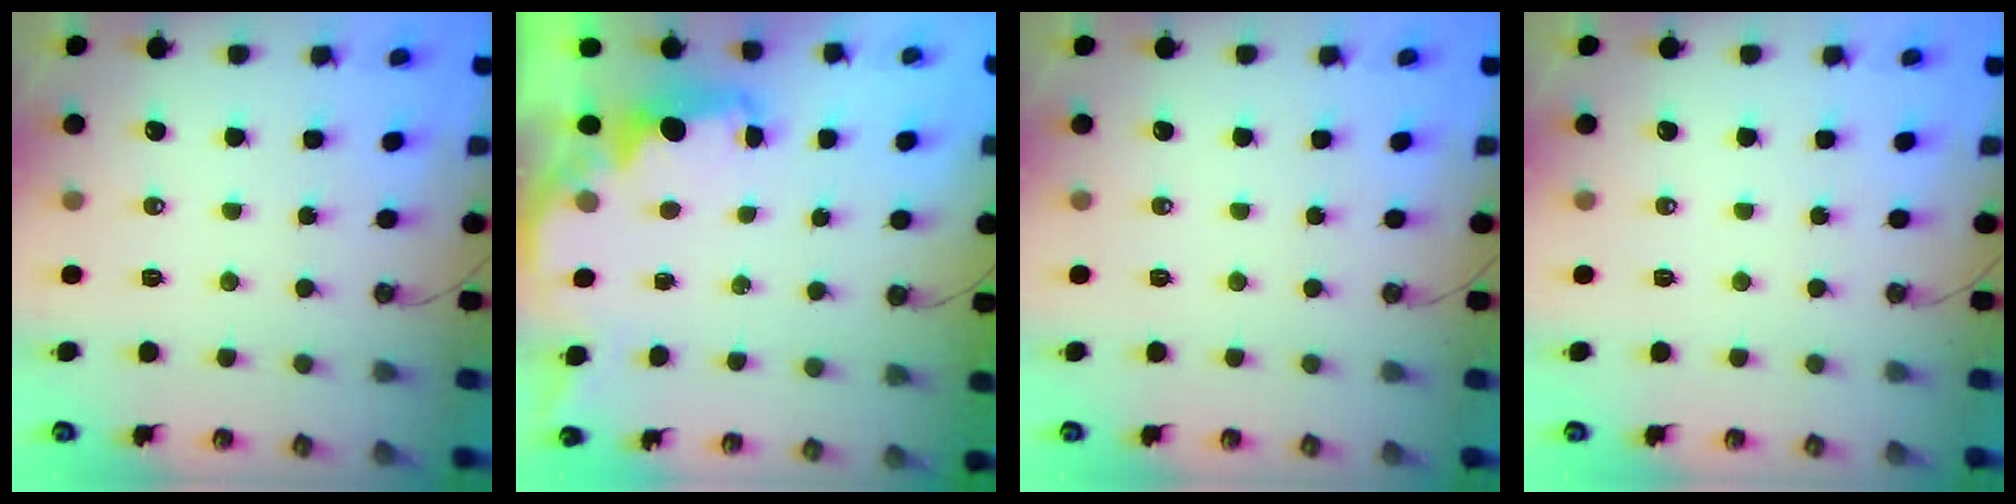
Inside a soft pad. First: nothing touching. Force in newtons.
{"total": 2.2, "press": 2.1, "slide": 0.8}
{"total": 0.0}
{"total": 0.0}